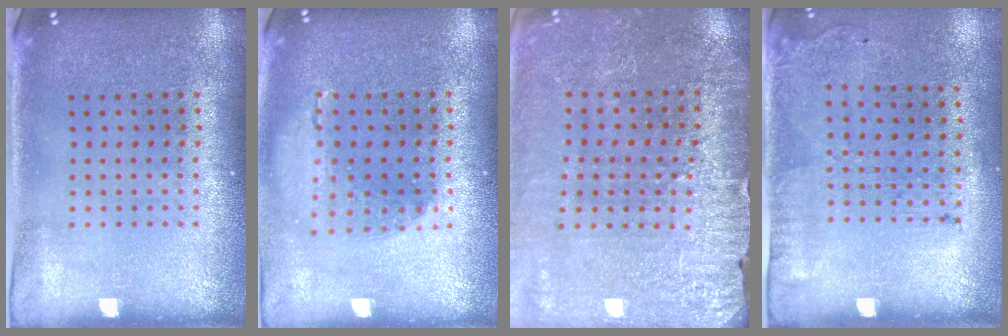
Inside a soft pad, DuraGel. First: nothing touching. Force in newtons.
{"total": 1.1, "press": 1.1, "slide": 0.2}
{"total": 3.0, "press": 3.0, "slide": 0.1}
{"total": 1.7, "press": 1.1, "slide": 1.3}